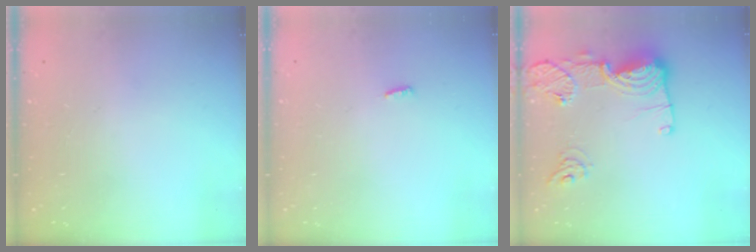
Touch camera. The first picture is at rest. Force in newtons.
{"total": 3.0, "press": 2.9, "slide": 0.8}
{"total": 17.1, "press": 17.0, "slide": 1.7}